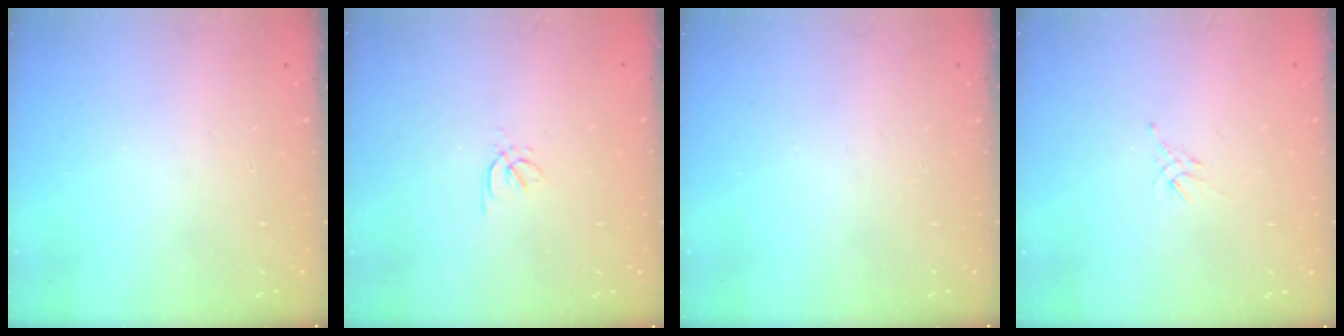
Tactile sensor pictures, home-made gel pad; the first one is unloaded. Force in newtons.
{"total": 1.6, "press": 1.5, "slide": 0.5}
{"total": 0.0}
{"total": 2.1, "press": 2.0, "slide": 0.5}